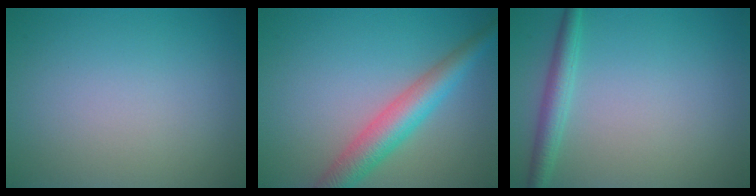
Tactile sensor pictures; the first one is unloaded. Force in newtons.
{"total": 5.0, "press": 5.0, "slide": 0.1}
{"total": 2.3, "press": 2.3, "slide": 0.1}